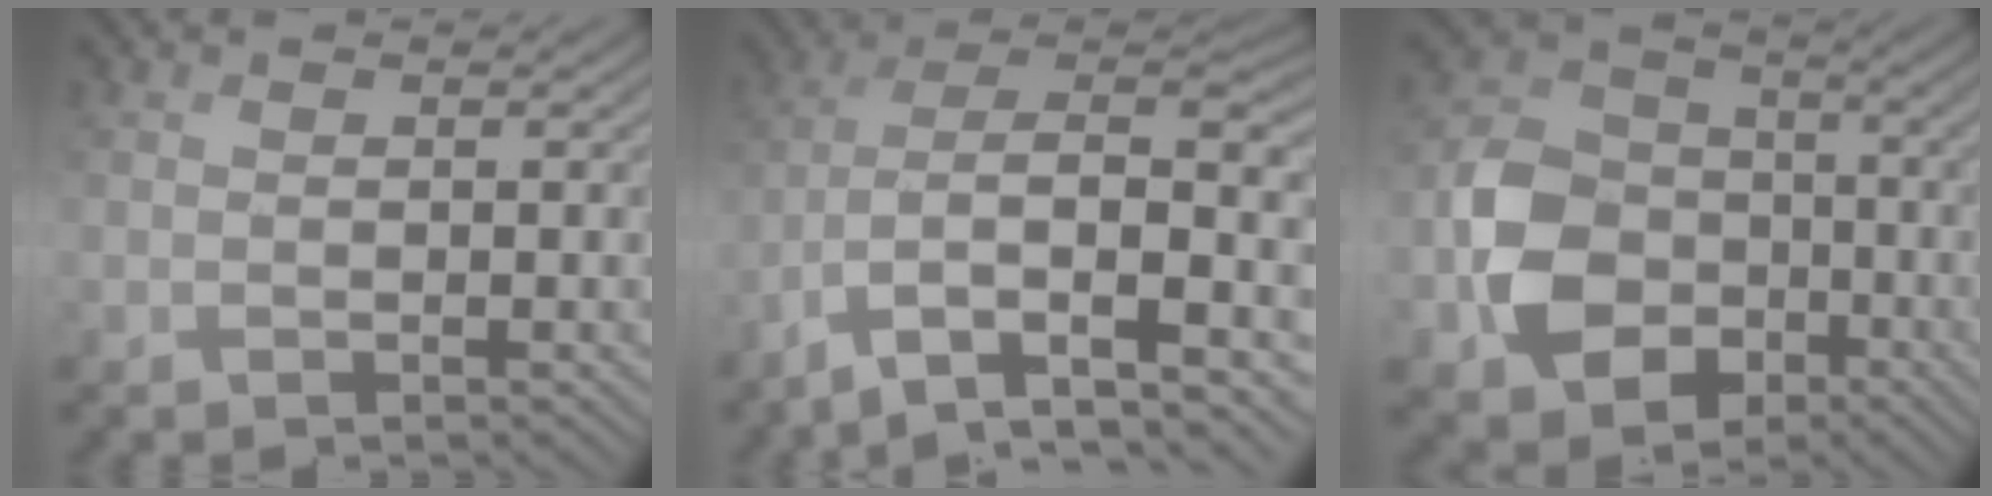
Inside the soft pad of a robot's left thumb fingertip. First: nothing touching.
{"total": 14.4, "force": [-5.2, 7.1, 11.4], "torque": [-0.220, -0.015, -0.095]}
{"total": 10.3, "force": [-3.4, 8.2, 5.2], "torque": [-0.124, -0.010, -0.077]}